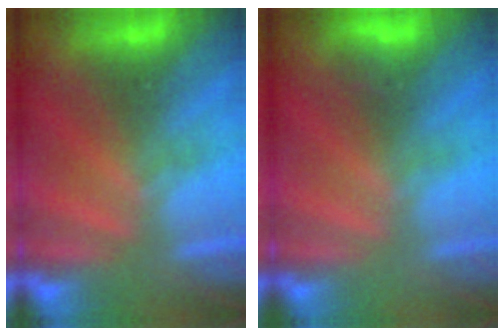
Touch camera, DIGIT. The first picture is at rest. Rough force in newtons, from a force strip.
{"total": 2.9}